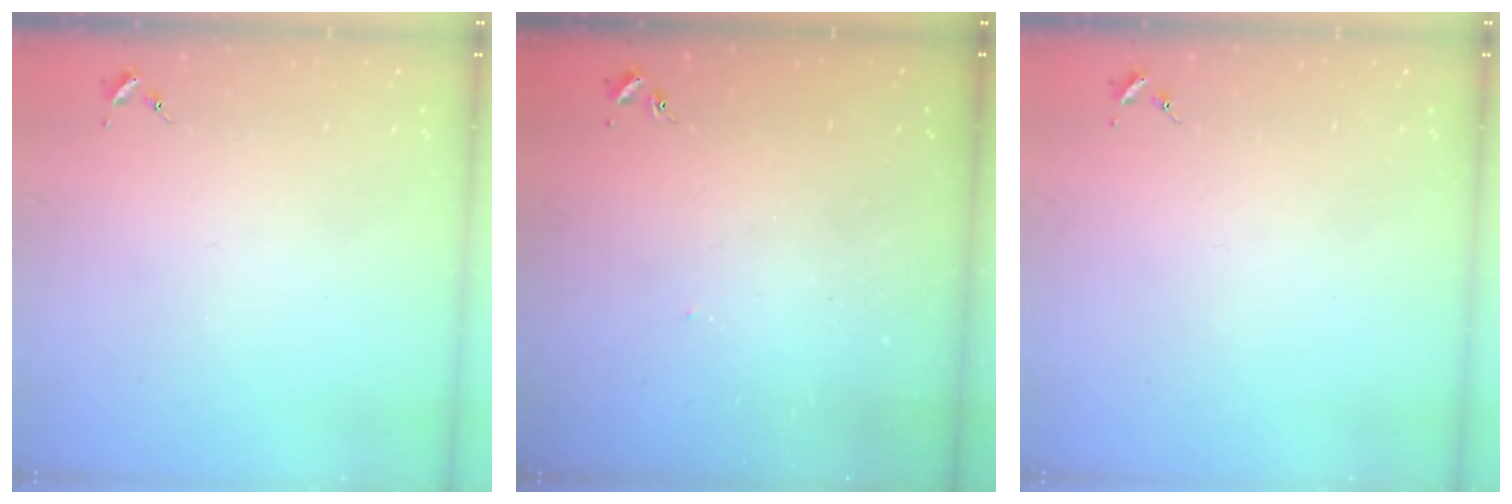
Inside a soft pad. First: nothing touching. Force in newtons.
{"total": 2.7, "press": 2.7, "slide": 0.1}
{"total": 0.0}